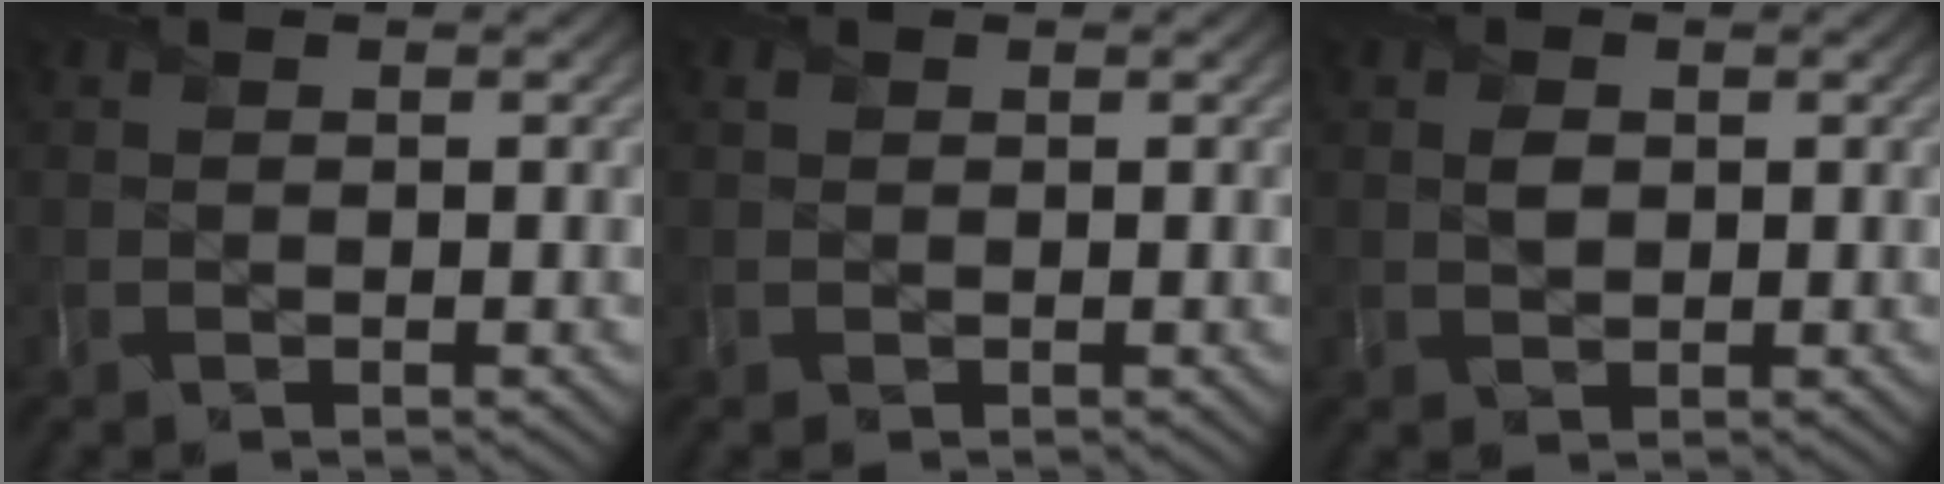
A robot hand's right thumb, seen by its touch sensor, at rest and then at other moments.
{"total": 0.5, "force": [0.2, 0.5, -0.2], "torque": [0.003, -0.004, 0.005]}
{"total": 1.4, "force": [0.3, 1.2, 0.7], "torque": [-0.016, -0.005, 0.007]}